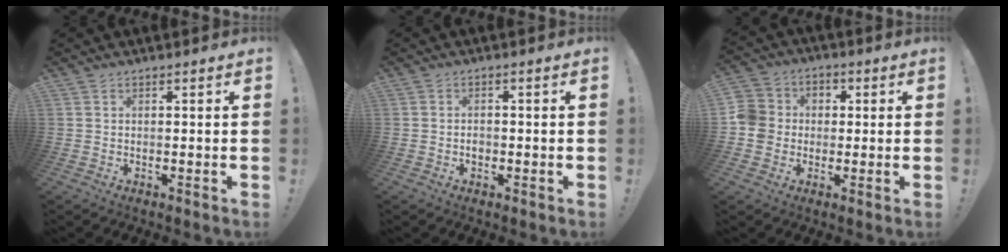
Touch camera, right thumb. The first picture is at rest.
{"total": 1.6, "force": [-0.7, 1.2, 0.7], "torque": [-0.003, 0.001, -0.014]}
{"total": 9.3, "force": [-1.3, 8.7, 3.0], "torque": [-0.059, 0.024, -0.019]}